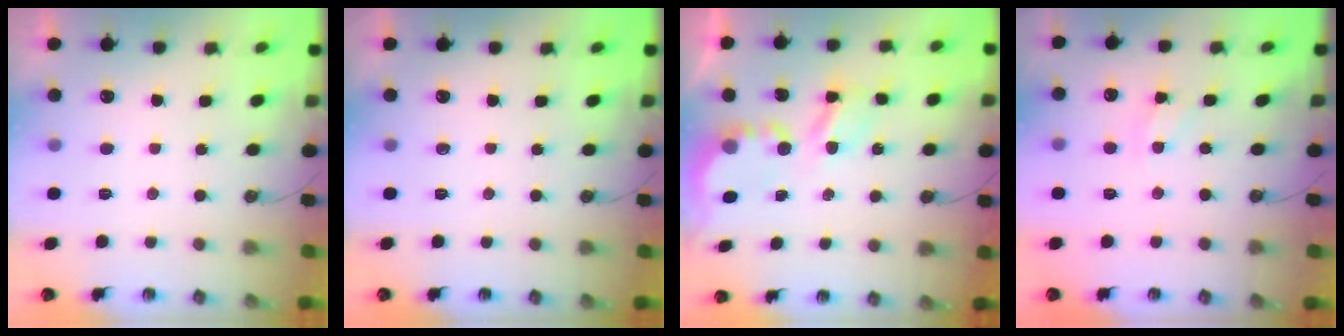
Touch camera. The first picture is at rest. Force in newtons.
{"total": 0.0}
{"total": 5.6, "press": 5.6, "slide": 0.3}
{"total": 3.2, "press": 3.2, "slide": 0.5}